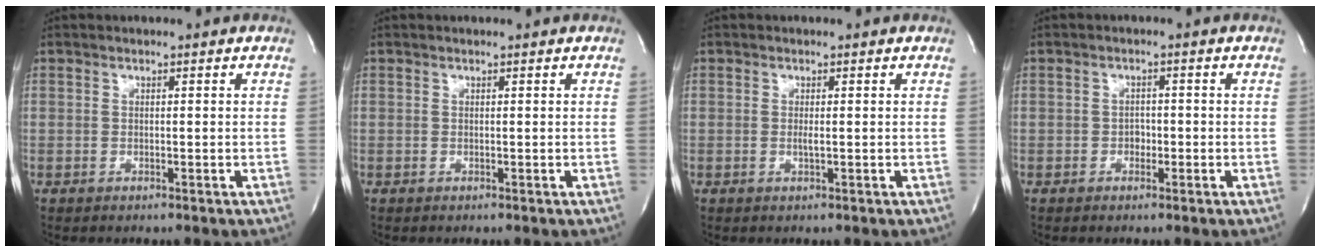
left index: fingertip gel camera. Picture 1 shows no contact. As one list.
[{"total": 0.5, "force": [0.5, 0.0, 0.1], "torque": [-0.002, 0.001, 0.007]}, {"total": 0.8, "force": [0.0, 0.0, 0.8], "torque": [-0.020, -0.002, -0.001]}, {"total": 1.5, "force": [-0.5, 1.1, 0.8], "torque": [-0.009, 0.006, -0.009]}]